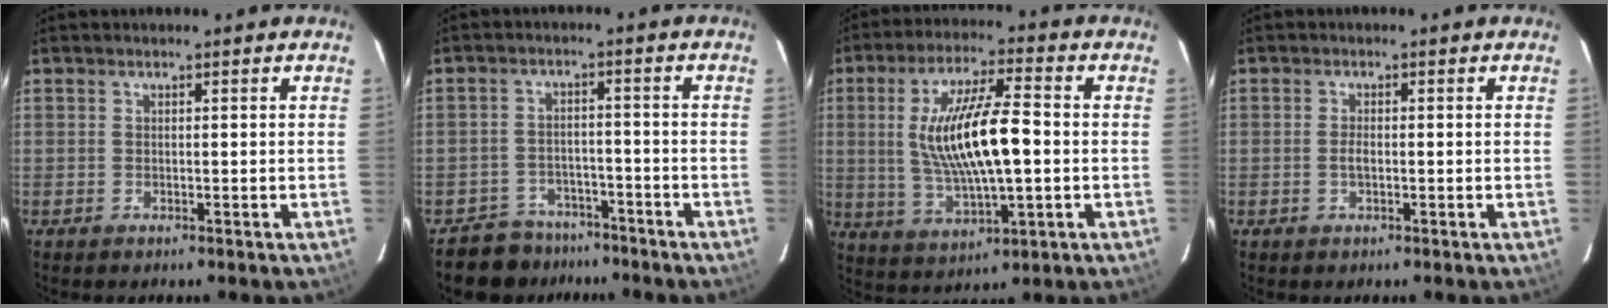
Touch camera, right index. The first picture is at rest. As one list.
[{"total": 7.9, "force": [-6.4, 4.4, 0.8], "torque": [-0.036, 0.016, -0.094]}, {"total": 15.4, "force": [0.2, 4.4, 14.7], "torque": [-0.277, 0.000, 0.015]}, {"total": 1.5, "force": [-0.4, 0.7, 1.3], "torque": [-0.028, -0.001, -0.007]}]